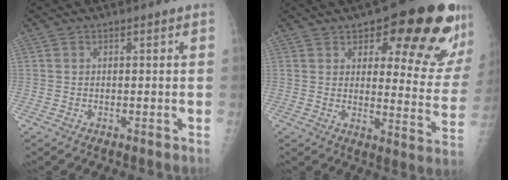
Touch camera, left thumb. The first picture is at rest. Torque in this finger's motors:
{"motor_torque": [0.63, 0.58, 0.21, -0.08, 0.21]}